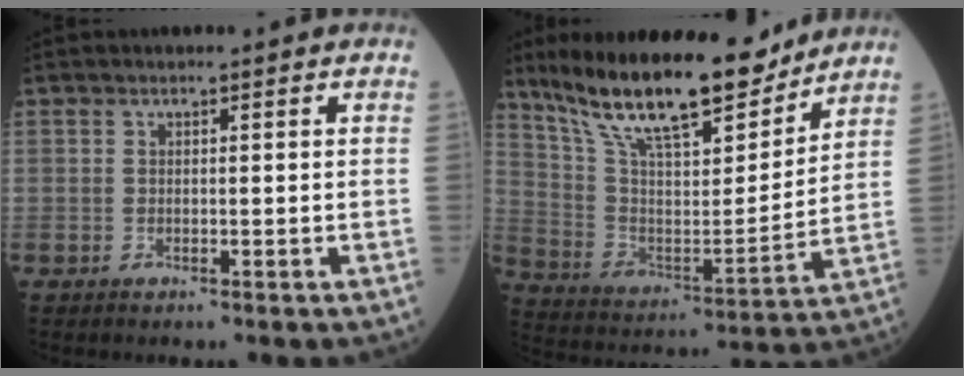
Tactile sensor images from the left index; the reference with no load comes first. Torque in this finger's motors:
{"motor_torque": [1.04, -1.09, 0.91, 0.21]}